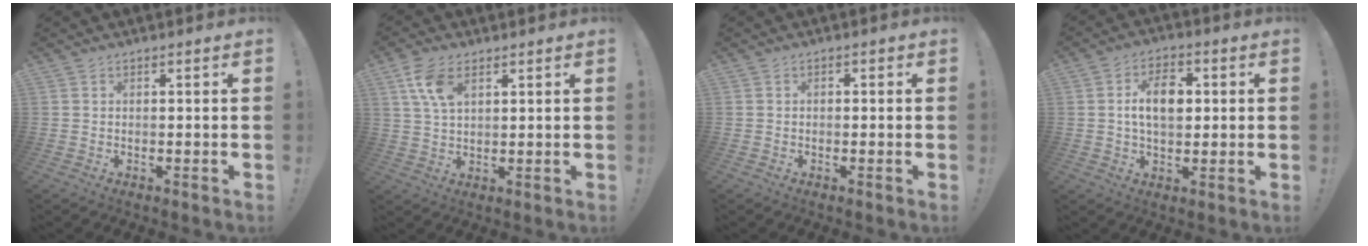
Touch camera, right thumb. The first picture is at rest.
{"total": 8.3, "force": [4.0, 4.4, 5.9], "torque": [-0.109, -0.009, 0.073]}
{"total": 1.1, "force": [-0.6, 0.8, 0.4], "torque": [-0.008, 0.005, -0.012]}
{"total": 10.0, "force": [1.1, 6.3, 7.7], "torque": [-0.122, 0.006, 0.018]}